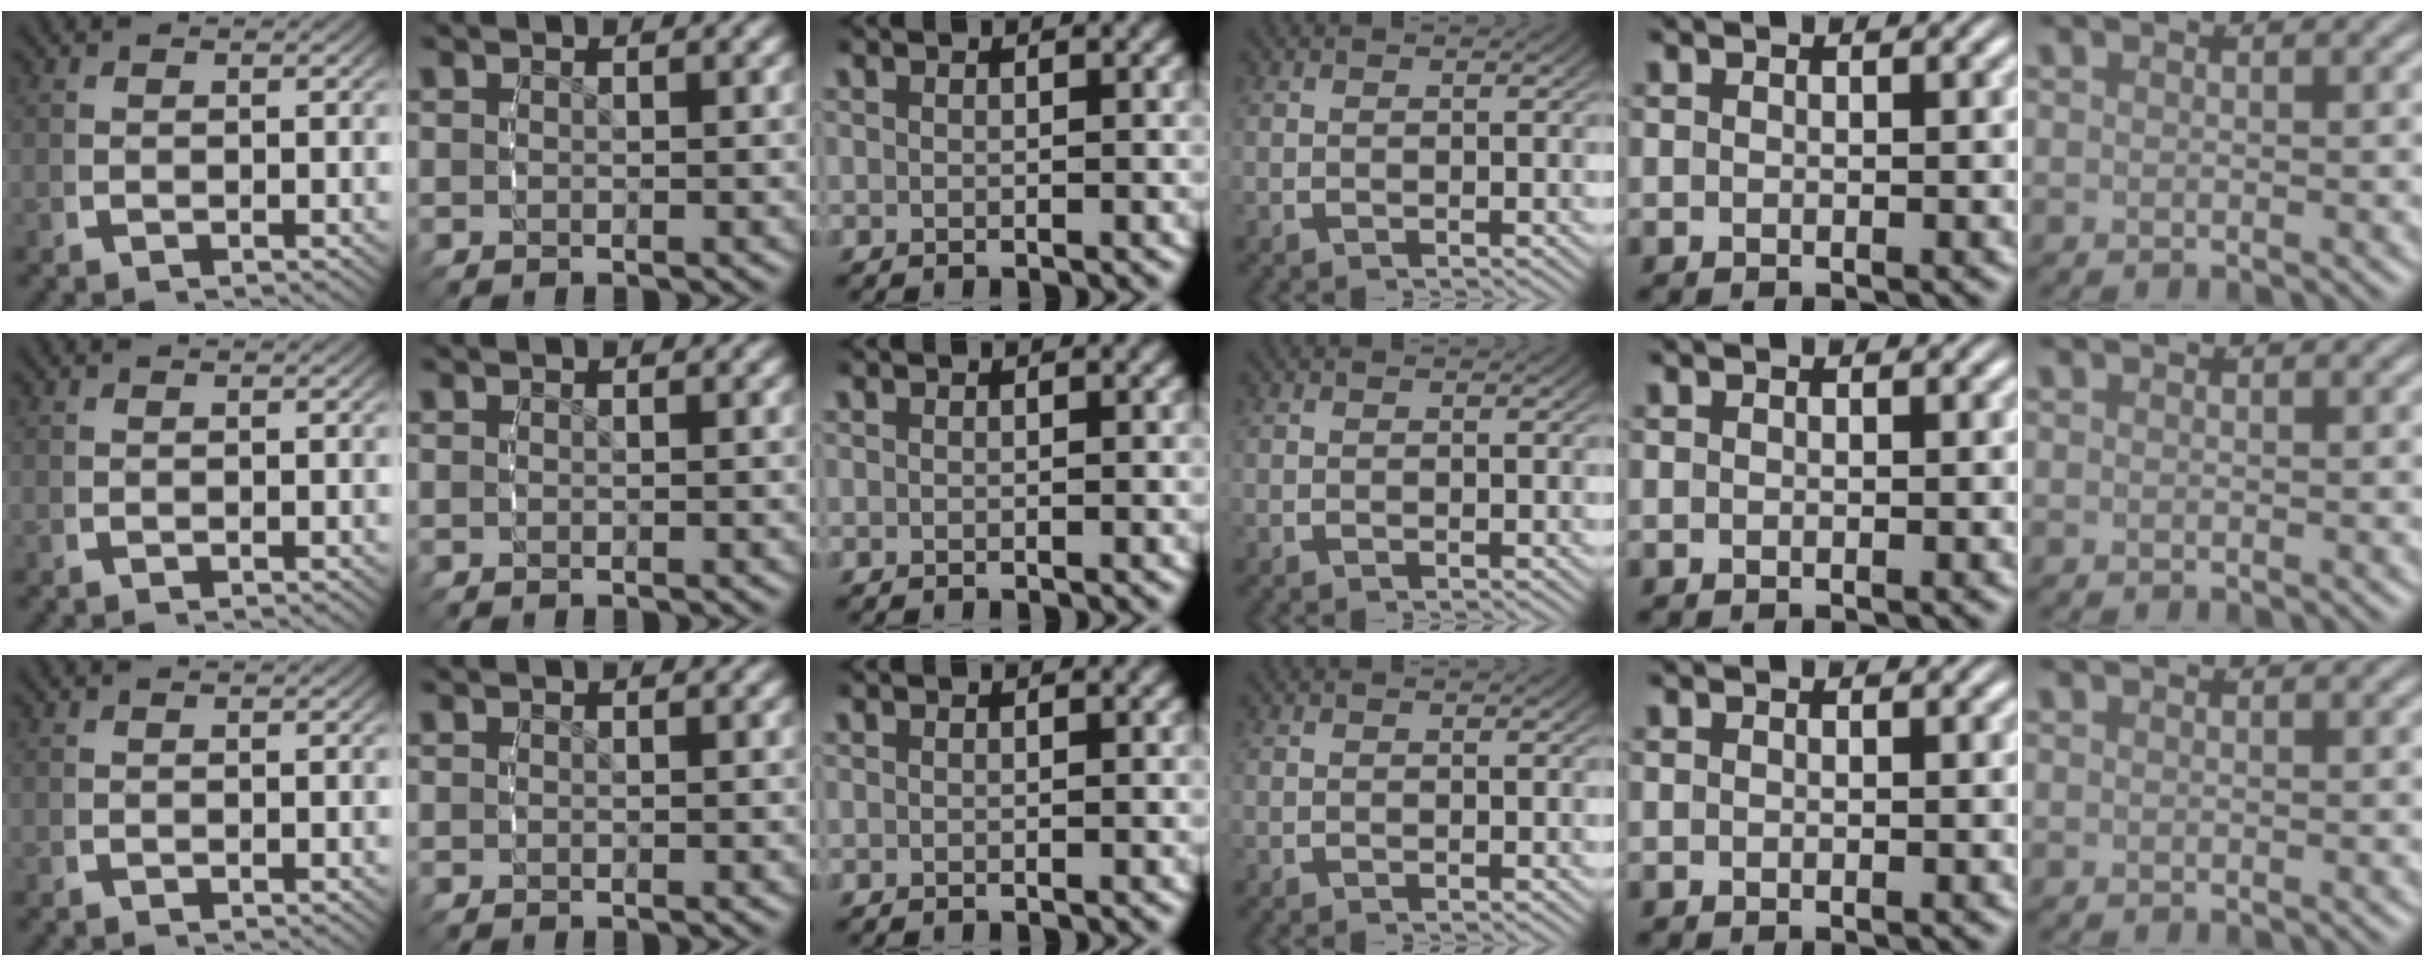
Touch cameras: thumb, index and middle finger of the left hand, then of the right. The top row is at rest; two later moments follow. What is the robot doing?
{"motion": "reach", "object": "bottle cap"}